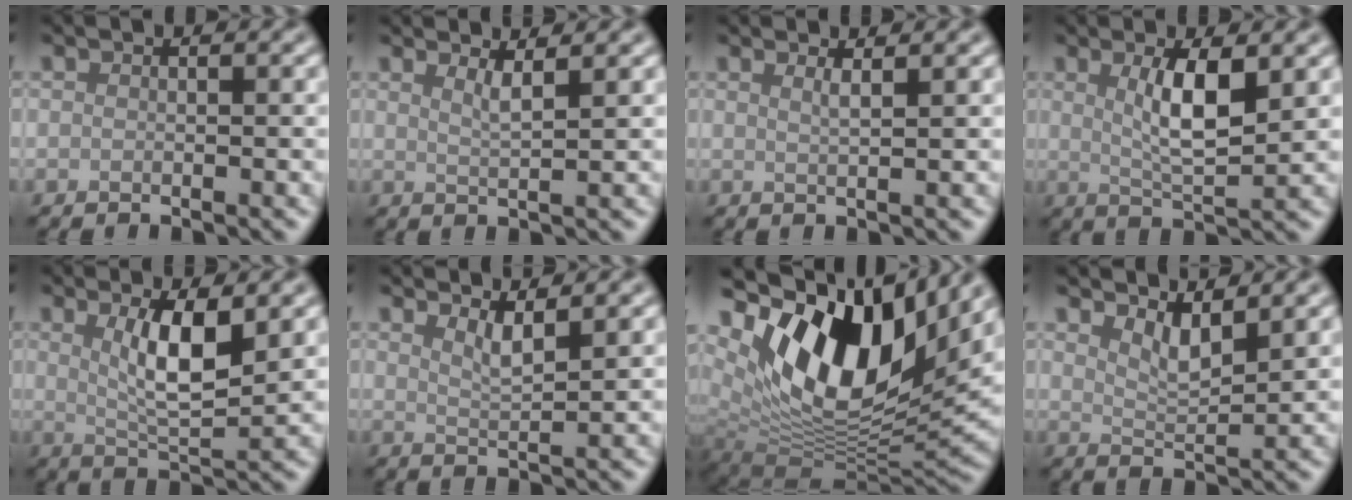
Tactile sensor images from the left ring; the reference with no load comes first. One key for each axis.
{"total": 2.0, "fx": 1.3, "fy": 0.5, "fz": 1.5, "tx": -0.015, "ty": -0.001, "tz": 0.018}
{"total": 1.5, "fx": 1.0, "fy": 0.5, "fz": 1.0, "tx": -0.005, "ty": 0.001, "tz": 0.009}
{"total": 4.5, "fx": 1.2, "fy": 1.1, "fz": 4.1, "tx": -0.076, "ty": -0.004, "tz": 0.024}
{"total": 5.1, "fx": 1.5, "fy": 1.4, "fz": 4.7, "tx": -0.086, "ty": -0.007, "tz": 0.030}
{"total": 2.5, "fx": 1.8, "fy": 0.6, "fz": 1.6, "tx": -0.020, "ty": -0.005, "tz": 0.030}
{"total": 15.1, "fx": 5.7, "fy": 8.4, "fz": 11.2, "tx": -0.196, "ty": 0.004, "tz": 0.101}
{"total": 2.9, "fx": 2.0, "fy": 0.7, "fz": 1.9, "tx": -0.035, "ty": -0.012, "tz": 0.038}